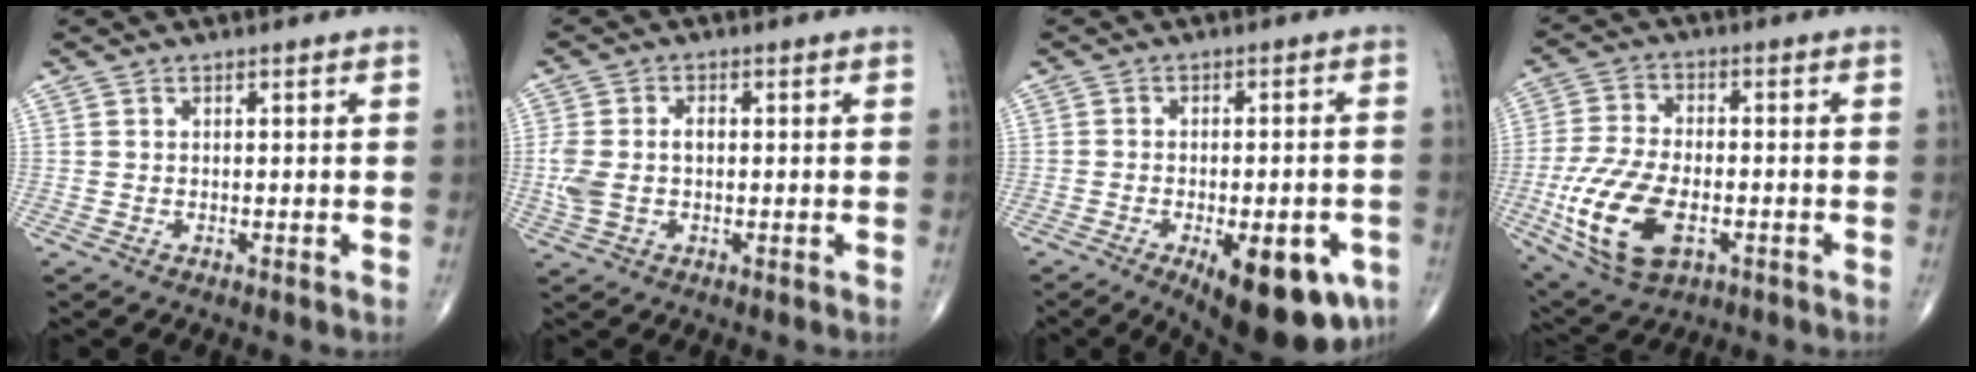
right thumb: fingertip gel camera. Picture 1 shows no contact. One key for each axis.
{"total": 5.9, "fx": -0.2, "fy": 3.7, "fz": 4.7, "tx": -0.116, "ty": 0.015, "tz": -0.002}
{"total": 16.4, "fx": -7.3, "fy": 6.4, "fz": 13.1, "tx": -0.130, "ty": 0.008, "tz": -0.085}
{"total": 15.9, "fx": -4.6, "fy": 8.6, "fz": 12.6, "tx": -0.255, "ty": 0.002, "tz": -0.077}